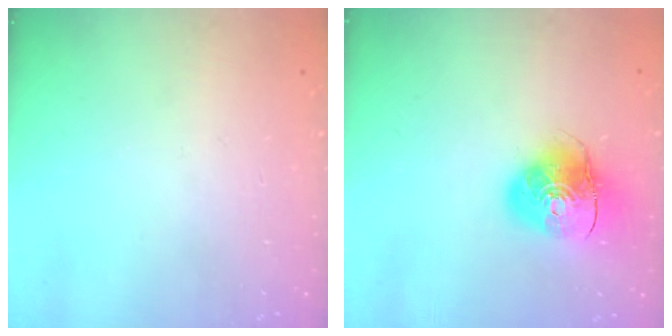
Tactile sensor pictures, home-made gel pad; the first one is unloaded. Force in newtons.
{"total": 10.8, "press": 10.6, "slide": 1.7}